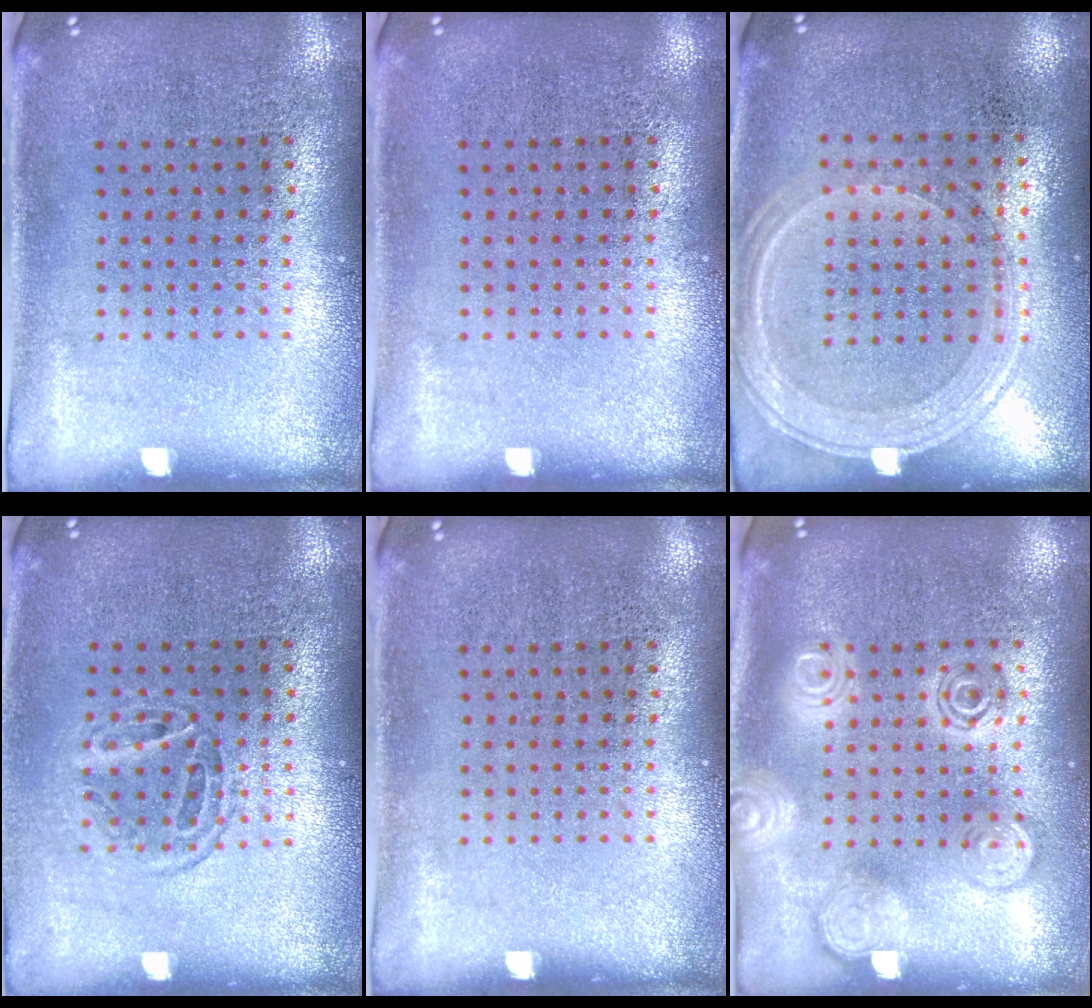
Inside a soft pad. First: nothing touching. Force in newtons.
{"total": 0.0}
{"total": 1.2, "press": 1.1, "slide": 0.3}
{"total": 1.2, "press": 1.0, "slide": 0.6}
{"total": 0.0}
{"total": 1.9, "press": 1.9, "slide": 0.2}